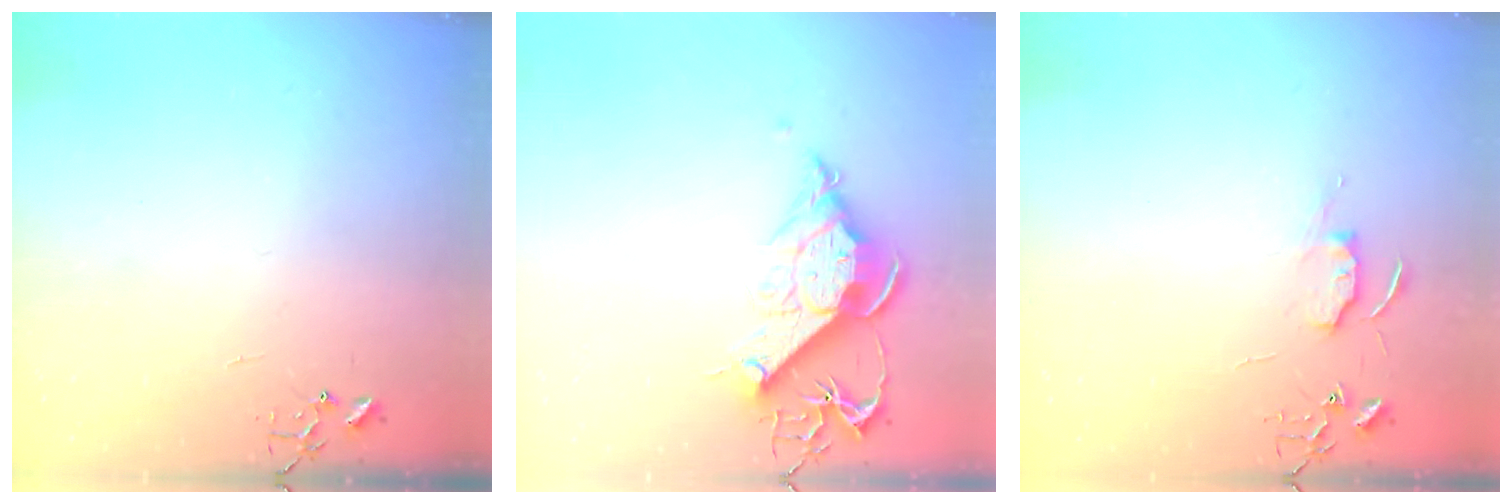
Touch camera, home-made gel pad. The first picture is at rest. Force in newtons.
{"total": 13.2, "press": 13.1, "slide": 1.6}
{"total": 5.7, "press": 5.7, "slide": 0.6}